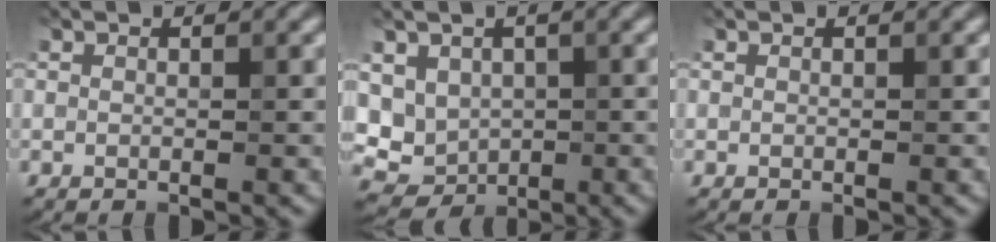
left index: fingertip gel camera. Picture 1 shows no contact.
{"total": 4.7, "force": [0.6, 4.2, 2.1], "torque": [-0.027, -0.004, 0.011]}
{"total": 0.0}